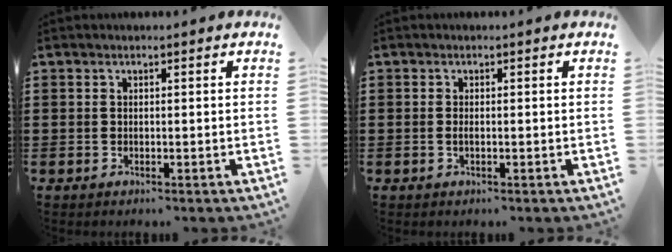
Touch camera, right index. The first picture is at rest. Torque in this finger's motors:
{"motor_torque": [2.14, 0.00, 0.07, 0.03]}